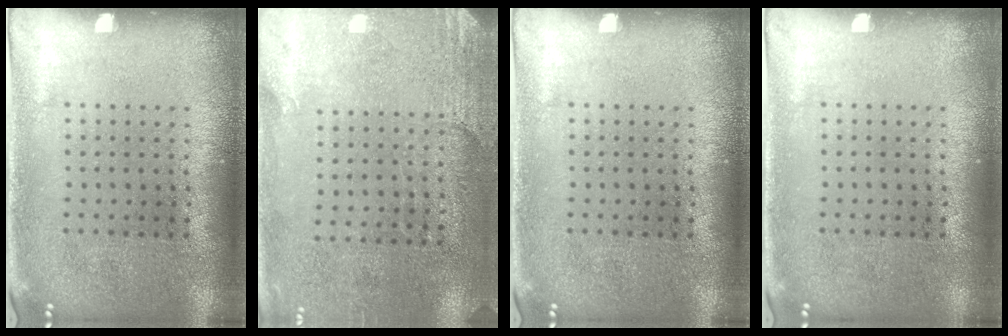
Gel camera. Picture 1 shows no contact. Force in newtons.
{"total": 2.6, "press": 2.3, "slide": 1.2}
{"total": 0.0}
{"total": 0.0}